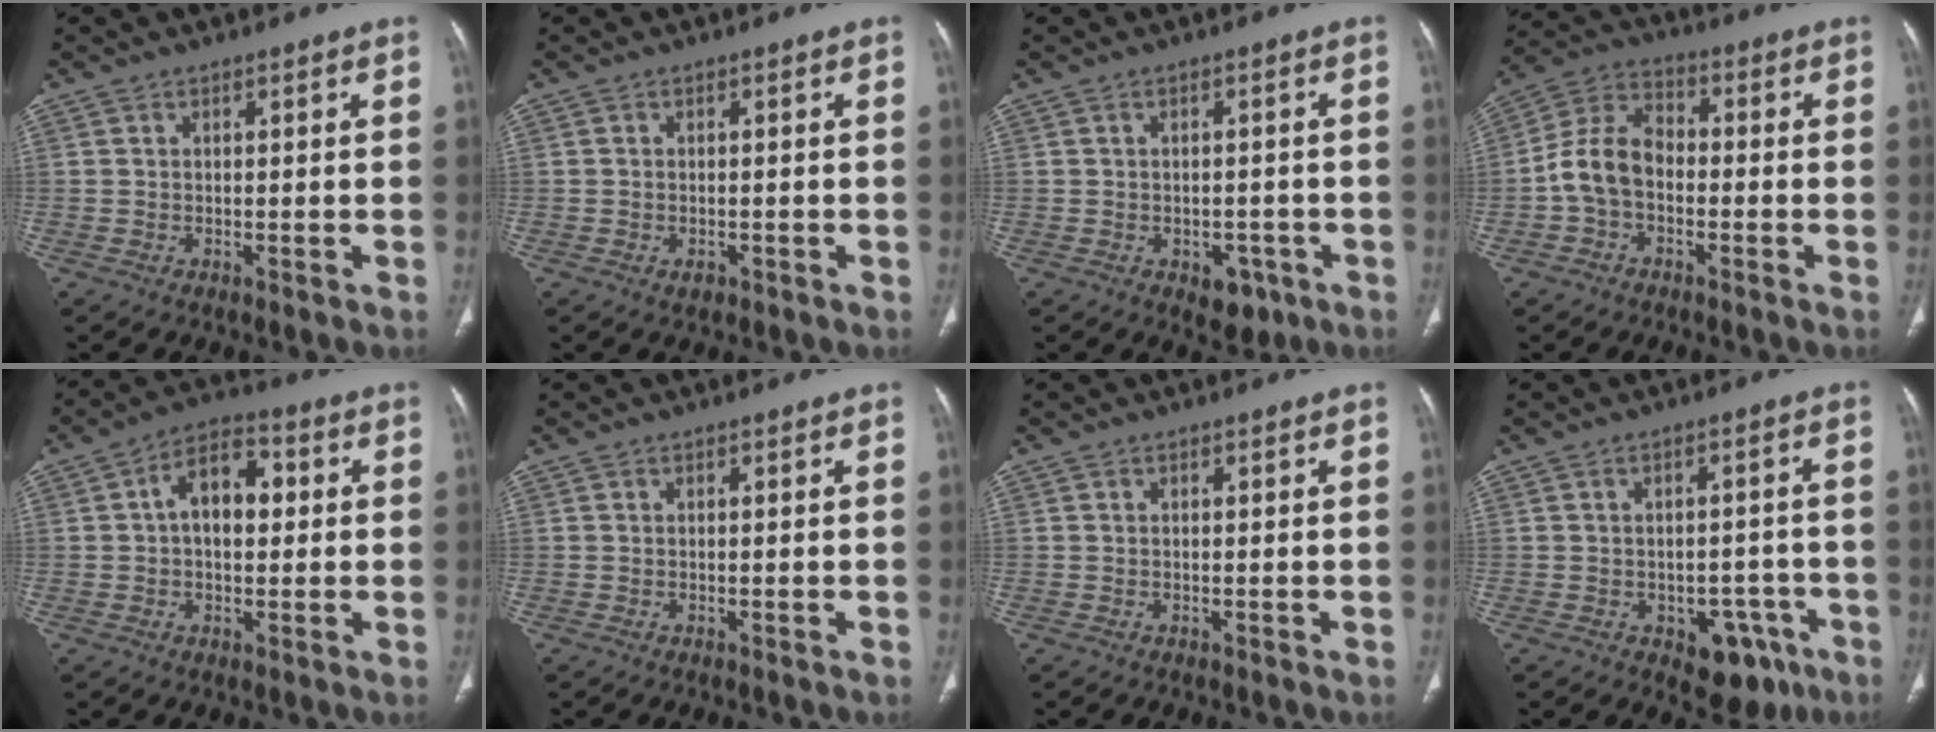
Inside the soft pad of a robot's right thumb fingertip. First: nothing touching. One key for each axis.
{"total": 1.3, "fx": -0.6, "fy": 0.9, "fz": 0.6, "tx": -0.005, "ty": 0.004, "tz": -0.008}
{"total": 4.6, "fx": -2.1, "fy": 3.2, "fz": 2.5, "tx": -0.009, "ty": 0.009, "tz": -0.021}
{"total": 9.2, "fx": -2.0, "fy": 6.3, "fz": 6.4, "tx": -0.117, "ty": 0.035, "tz": -0.051}
{"total": 9.6, "fx": 1.2, "fy": 5.9, "fz": 7.4, "tx": -0.103, "ty": 0.025, "tz": 0.013}
{"total": 0.0}
{"total": 0.0}
{"total": 8.5, "fx": -4.3, "fy": 5.5, "fz": 4.8, "tx": -0.024, "ty": 0.026, "tz": -0.048}